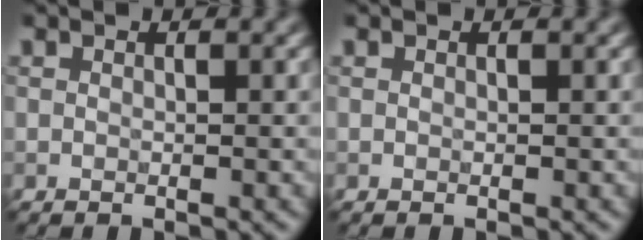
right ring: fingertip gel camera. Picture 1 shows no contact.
{"total": 0.0}